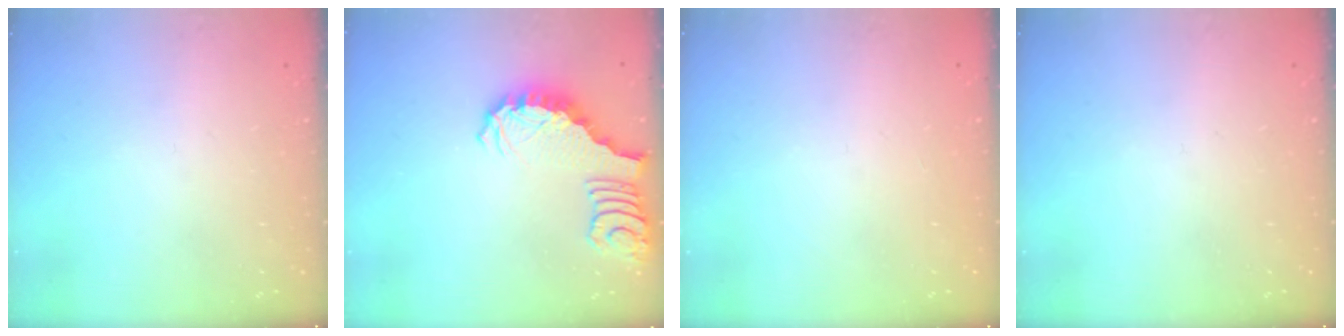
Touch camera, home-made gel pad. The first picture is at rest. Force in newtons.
{"total": 3.0, "press": 2.9, "slide": 0.5}
{"total": 1.6, "press": 1.6, "slide": 0.0}
{"total": 0.0}